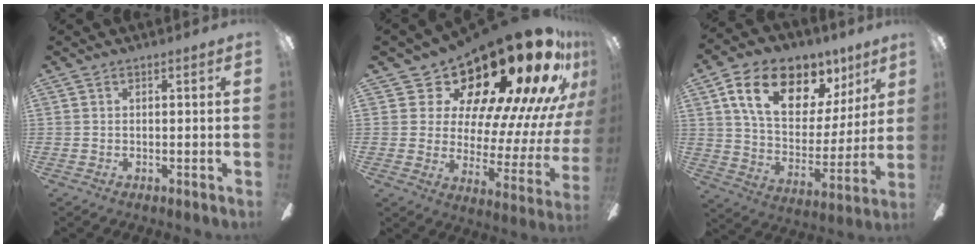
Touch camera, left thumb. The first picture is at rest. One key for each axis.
{"total": 26.0, "fx": 18.8, "fy": 10.3, "fz": 14.7, "tx": -0.203, "ty": -0.163, "tz": 0.331}
{"total": 19.8, "fx": 10.9, "fy": 11.5, "fz": 11.8, "tx": -0.195, "ty": -0.049, "tz": 0.191}